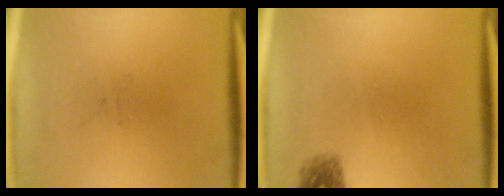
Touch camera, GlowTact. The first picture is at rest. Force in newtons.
{"total": 1.6}